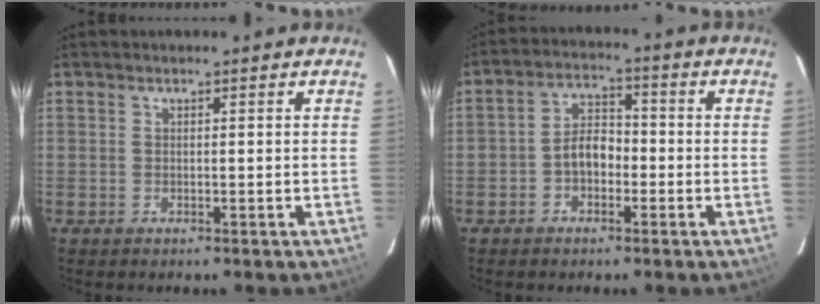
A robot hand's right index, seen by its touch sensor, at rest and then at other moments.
{"total": 5.2, "force": [-2.0, 3.5, 3.3], "torque": [-0.058, 0.021, -0.033]}